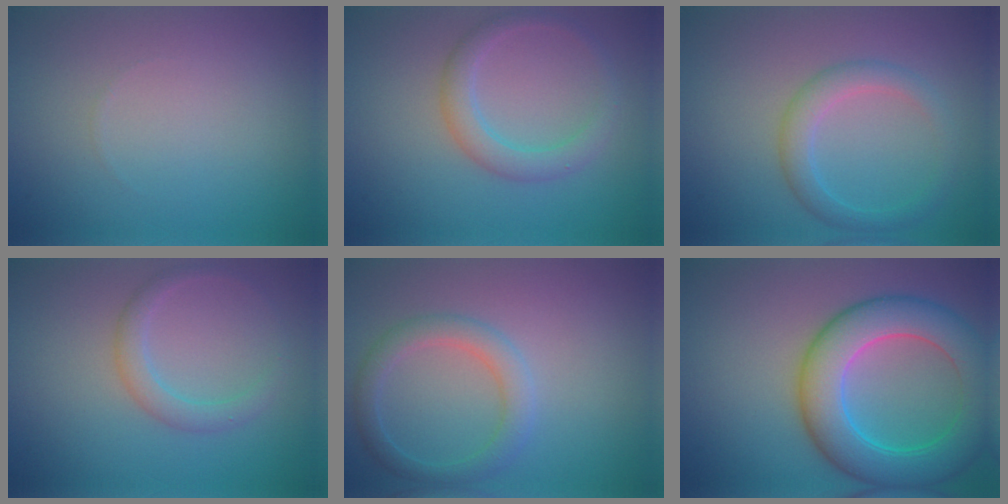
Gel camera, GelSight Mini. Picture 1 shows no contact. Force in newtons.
{"total": 2.8, "press": 2.8, "slide": 0.1}
{"total": 2.7, "press": 2.7, "slide": 0.1}
{"total": 2.1, "press": 2.1, "slide": 0.1}
{"total": 2.7, "press": 2.7, "slide": 0.2}
{"total": 8.8, "press": 8.8, "slide": 0.4}